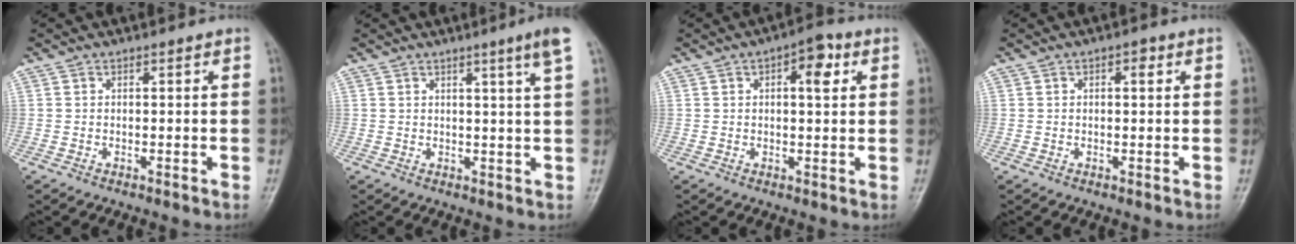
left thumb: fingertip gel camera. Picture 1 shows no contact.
{"total": 4.6, "force": [2.5, -1.0, 3.7], "torque": [-0.056, -0.015, 0.035]}
{"total": 5.9, "force": [2.0, 2.5, 4.9], "torque": [-0.056, 0.006, 0.021]}
{"total": 1.8, "force": [0.6, 0.9, 1.5], "torque": [-0.016, 0.003, 0.006]}